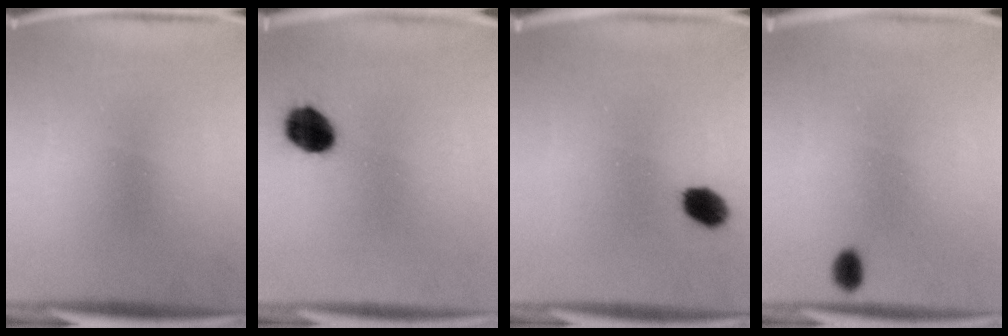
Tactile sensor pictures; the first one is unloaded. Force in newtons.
{"total": 9.3}
{"total": 5.3}
{"total": 1.7}